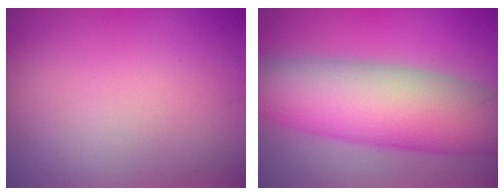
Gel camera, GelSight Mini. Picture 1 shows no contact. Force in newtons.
{"total": 11.0, "press": 11.0, "slide": 0.4}